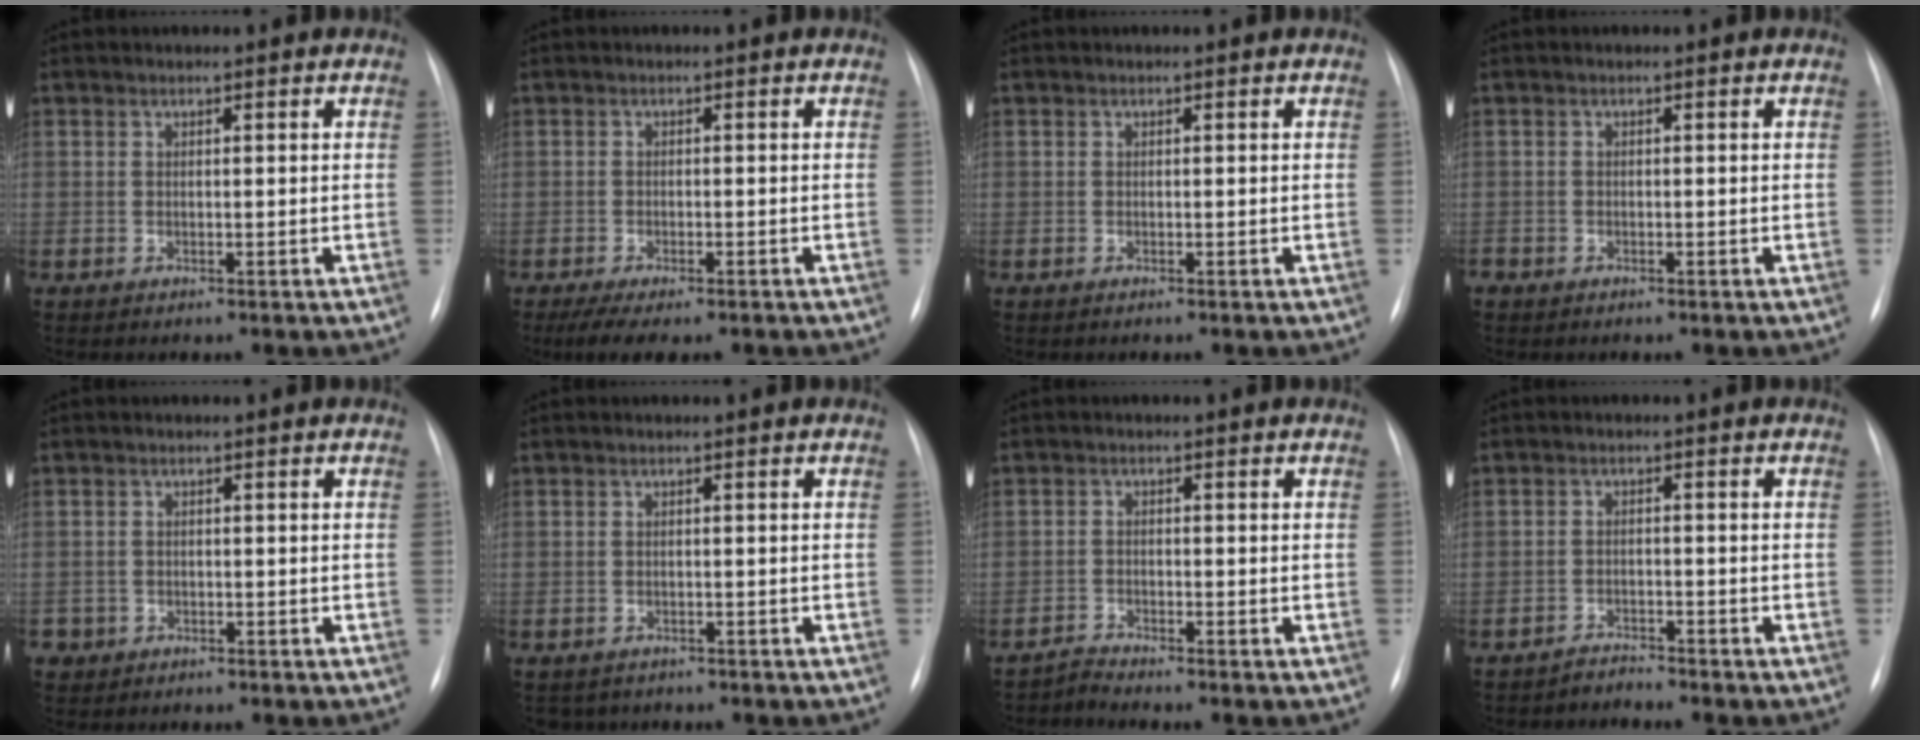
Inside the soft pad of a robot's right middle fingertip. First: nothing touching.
{"total": 6.1, "force": [-4.4, 1.8, 3.8], "torque": [-0.060, -0.015, -0.065]}
{"total": 0.0}
{"total": 1.3, "force": [-0.8, 0.9, 0.4], "torque": [-0.013, -0.001, -0.013]}
{"total": 1.7, "force": [-0.9, 1.5, 0.0], "torque": [-0.005, 0.004, -0.014]}
{"total": 2.7, "force": [-2.2, 1.6, 0.0], "torque": [-0.004, 0.000, -0.030]}
{"total": 1.8, "force": [-1.6, -0.6, -0.6], "torque": [0.009, -0.015, -0.032]}
{"total": 1.9, "force": [-1.7, -0.2, -0.7], "torque": [0.015, -0.012, -0.030]}